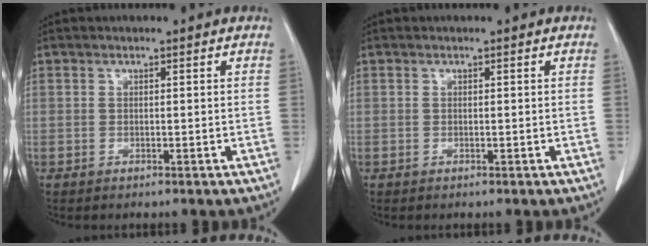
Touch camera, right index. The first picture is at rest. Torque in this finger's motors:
{"motor_torque": [0.00, 0.00, 0.00, 0.00]}